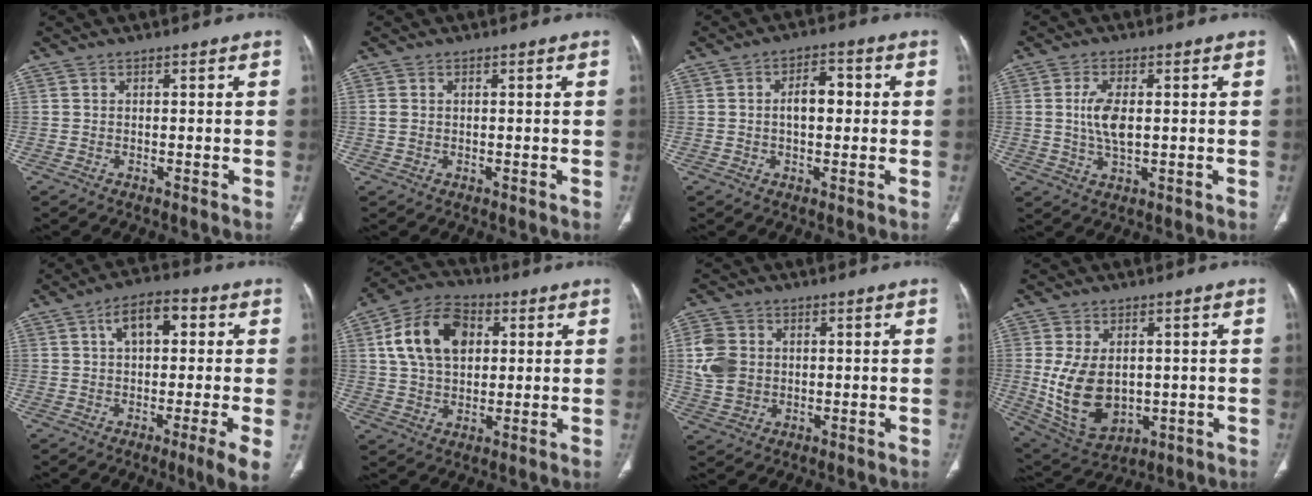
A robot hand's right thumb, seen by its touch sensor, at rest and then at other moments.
{"total": 1.6, "force": [0.1, 1.3, 1.0], "torque": [-0.022, 0.002, 0.005]}
{"total": 5.6, "force": [0.3, 3.2, 4.6], "torque": [-0.060, 0.018, 0.000]}
{"total": 6.2, "force": [0.6, 2.9, 5.5], "torque": [-0.109, -0.003, 0.011]}
{"total": 12.2, "force": [1.3, 3.6, 11.5], "torque": [-0.173, 0.012, 0.010]}
{"total": 14.6, "force": [3.7, 9.8, 10.2], "torque": [-0.165, 0.010, 0.062]}
{"total": 8.3, "force": [0.9, 6.8, 4.7], "torque": [-0.084, 0.001, 0.018]}
{"total": 13.5, "force": [-0.2, 8.9, 10.1], "torque": [-0.171, -0.010, 0.028]}